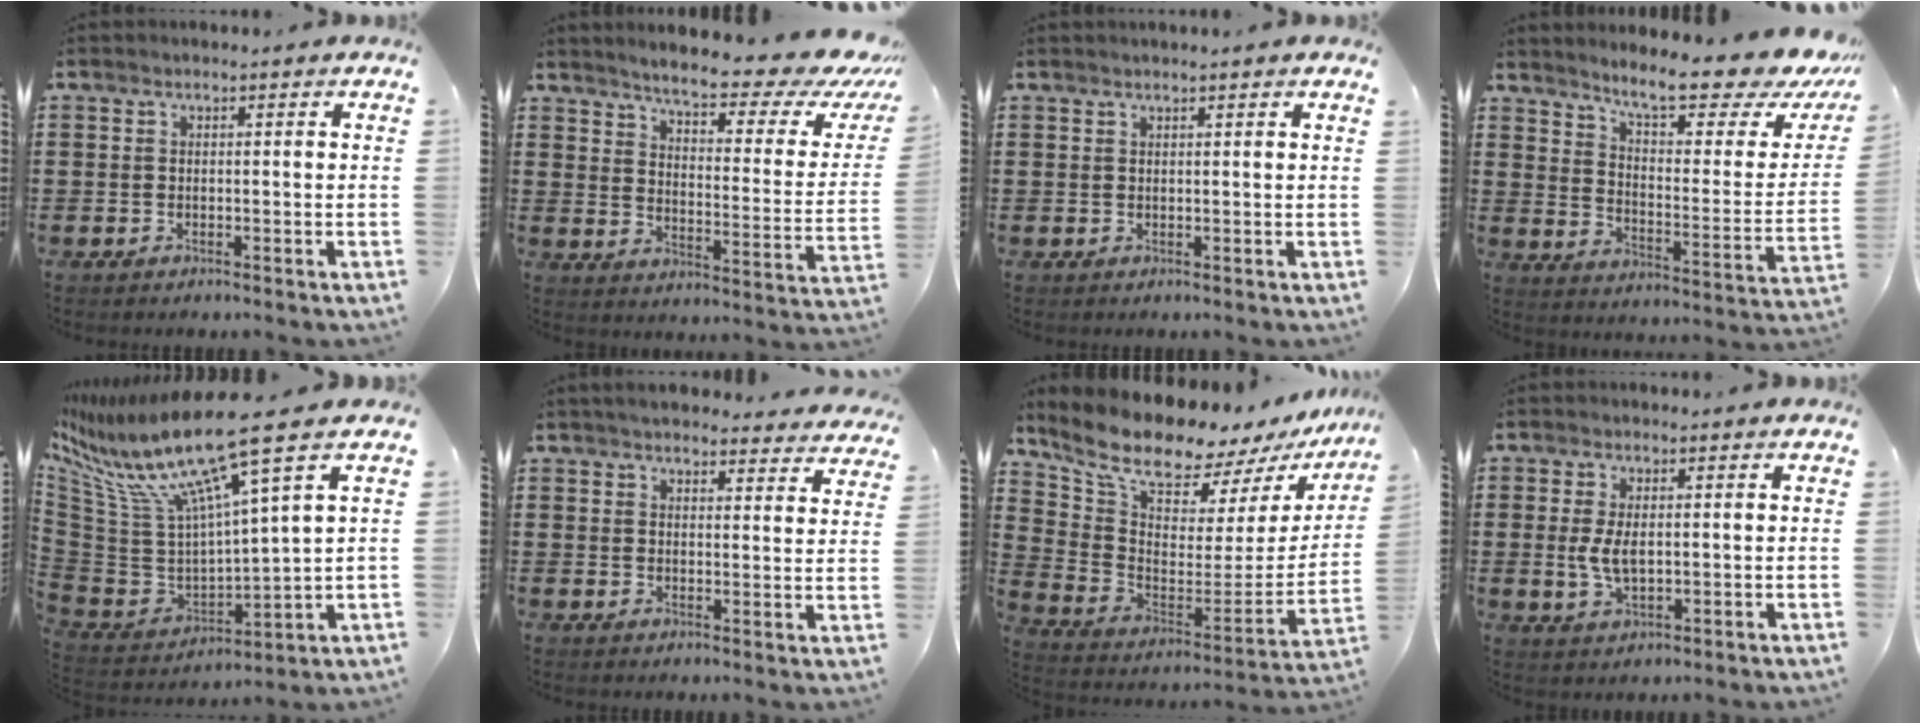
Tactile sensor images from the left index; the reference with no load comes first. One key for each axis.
{"total": 6.6, "fx": 5.6, "fy": 0.0, "fz": 3.5, "tx": -0.076, "ty": -0.046, "tz": 0.087}
{"total": 1.1, "fx": 0.9, "fy": -0.1, "fz": 0.5, "tx": -0.010, "ty": -0.002, "tz": 0.017}
{"total": 10.0, "fx": 8.4, "fy": 0.6, "fz": 5.3, "tx": -0.104, "ty": -0.063, "tz": 0.137}
{"total": 14.4, "fx": 9.1, "fy": 1.2, "fz": 11.1, "tx": -0.268, "ty": -0.071, "tz": 0.136}
{"total": 3.9, "fx": 3.8, "fy": 0.3, "fz": 0.7, "tx": -0.020, "ty": -0.020, "tz": 0.065}
{"total": 10.7, "fx": 9.4, "fy": 2.8, "fz": 4.5, "tx": -0.129, "ty": -0.072, "tz": 0.165}
{"total": 4.3, "fx": 0.3, "fy": 2.1, "fz": 3.7, "tx": -0.088, "ty": 0.001, "tz": 0.000}